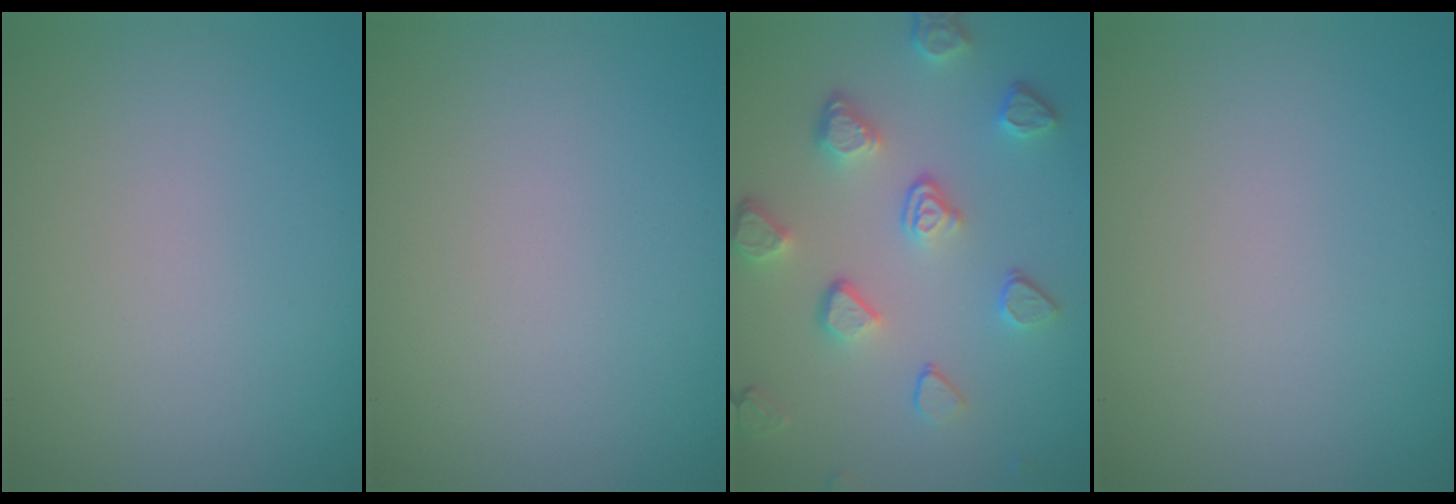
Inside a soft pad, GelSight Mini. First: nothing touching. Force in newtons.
{"total": 0.0}
{"total": 4.8, "press": 3.7, "slide": 3.1}
{"total": 0.0}